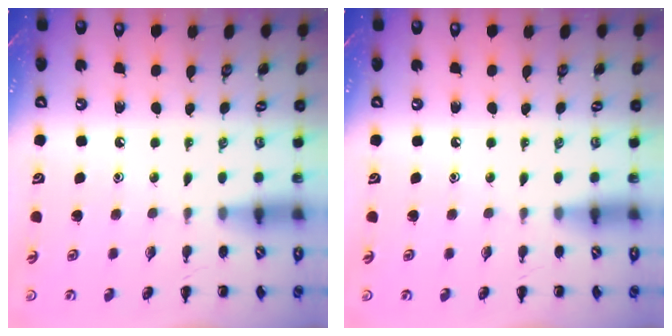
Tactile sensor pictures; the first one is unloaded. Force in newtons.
{"total": 0.0}